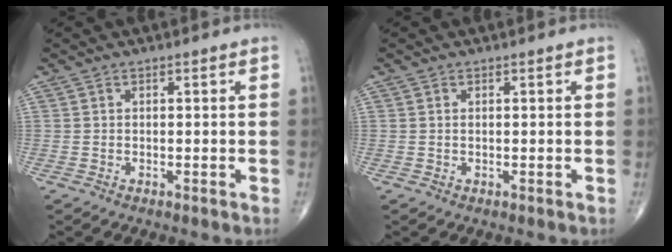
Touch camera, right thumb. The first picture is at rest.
{"total": 0.0}